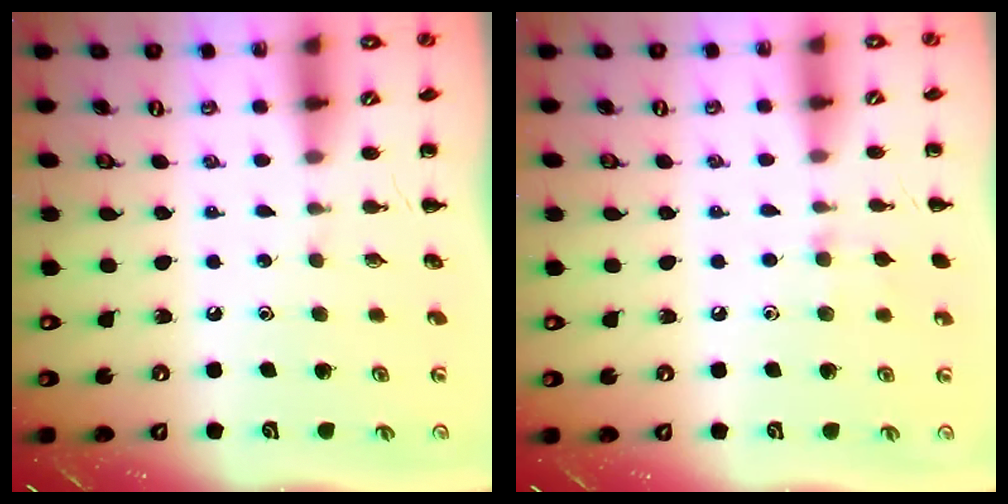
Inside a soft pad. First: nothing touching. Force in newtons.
{"total": 6.1, "press": 5.8, "slide": 1.9}